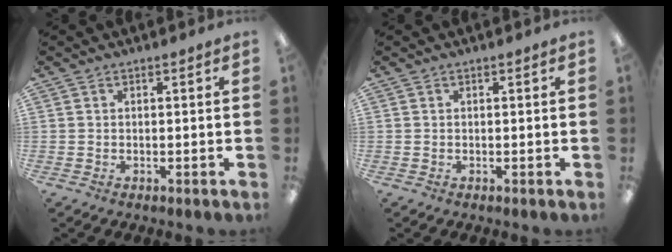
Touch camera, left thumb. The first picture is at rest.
{"total": 0.0}